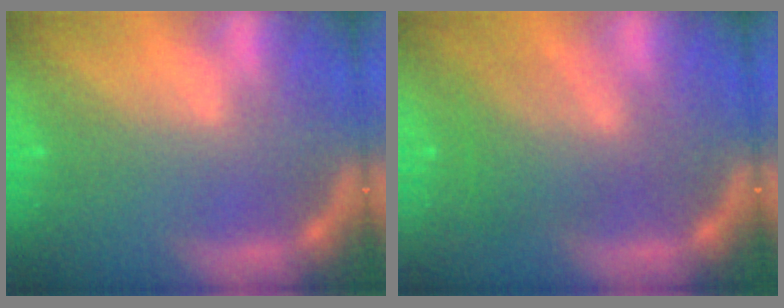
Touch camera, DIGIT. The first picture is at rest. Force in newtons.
{"total": 5.0}